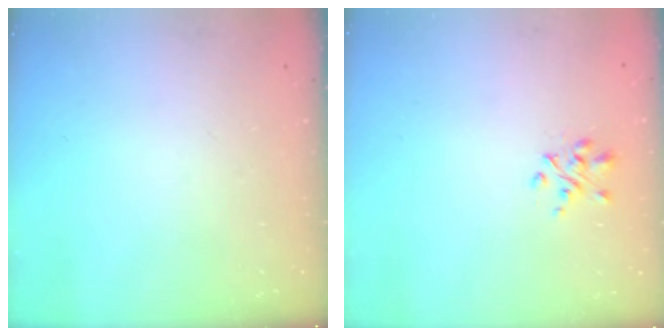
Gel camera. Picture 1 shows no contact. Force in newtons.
{"total": 2.7, "press": 2.5, "slide": 1.0}